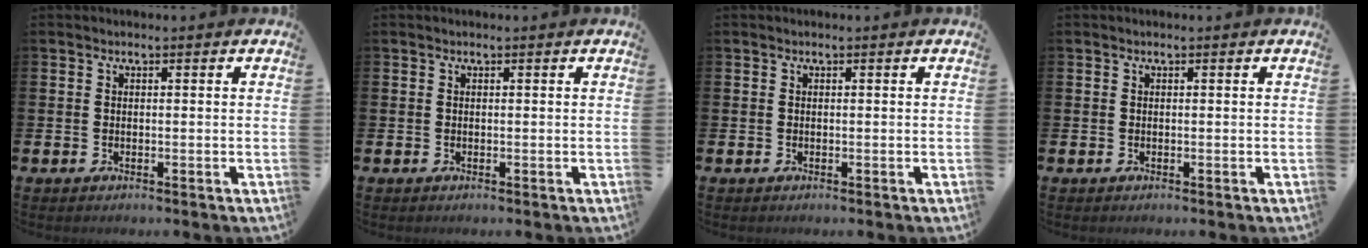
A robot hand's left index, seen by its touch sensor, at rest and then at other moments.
{"total": 0.0}
{"total": 0.0}
{"total": 0.0}